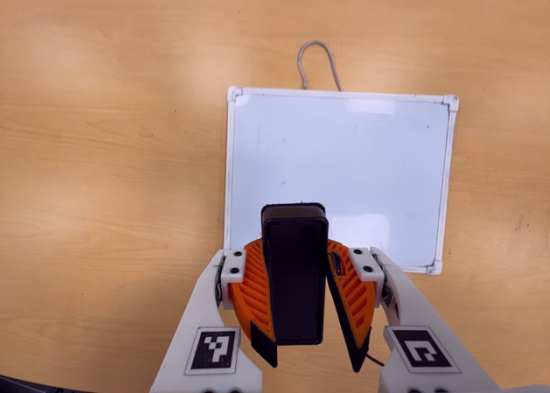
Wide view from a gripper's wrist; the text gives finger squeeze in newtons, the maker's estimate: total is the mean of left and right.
{"total": 10.7, "left": 10.3, "right": 11.2}